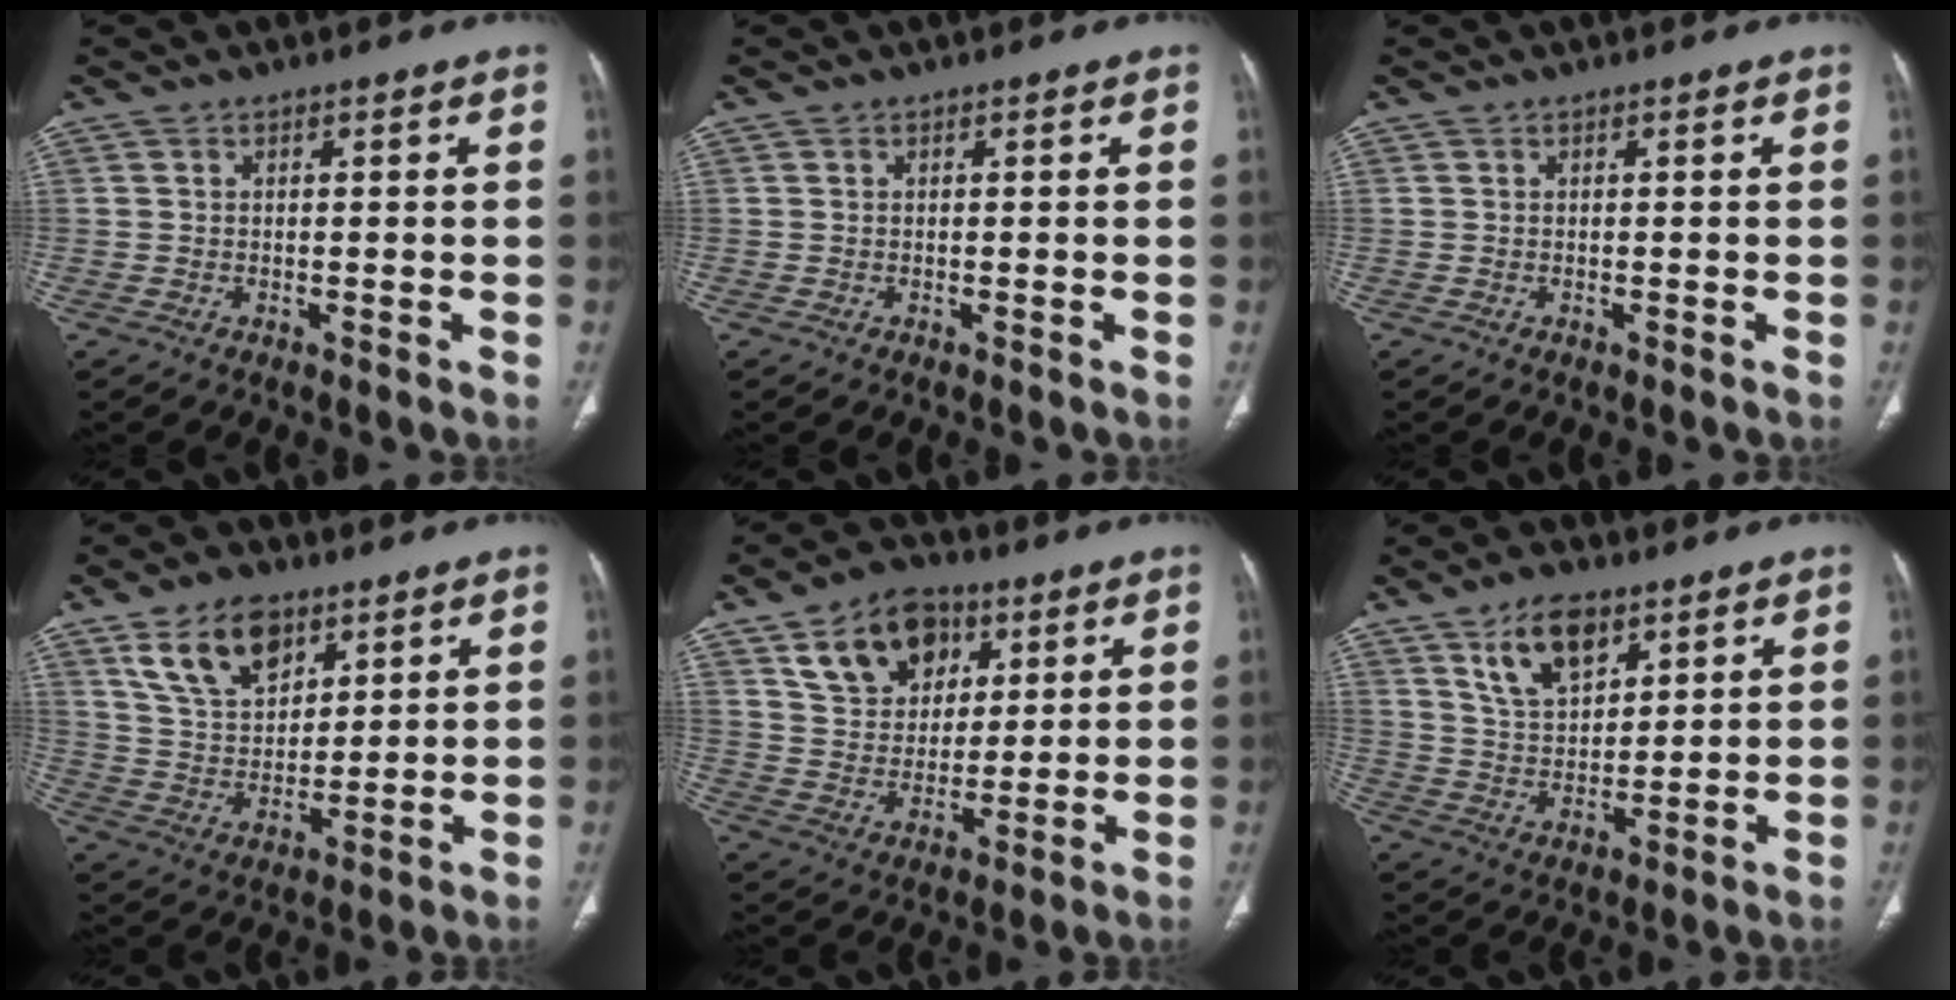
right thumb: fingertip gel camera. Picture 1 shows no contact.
{"total": 0.0}
{"total": 0.0}
{"total": 12.5, "force": [7.2, 7.3, 7.1], "torque": [-0.106, -0.031, 0.143]}
{"total": 14.1, "force": [6.7, 9.9, 7.4], "torque": [-0.090, -0.018, 0.123]}
{"total": 10.5, "force": [6.2, 5.4, 6.5], "torque": [-0.098, -0.032, 0.120]}